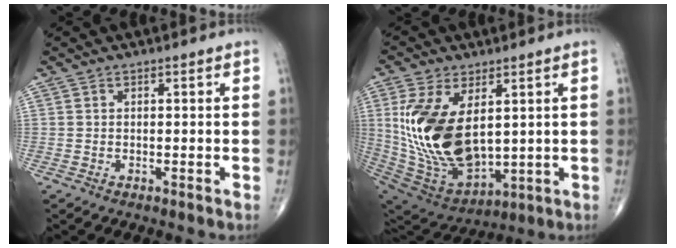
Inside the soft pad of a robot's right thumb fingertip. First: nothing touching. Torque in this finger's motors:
{"motor_torque": [0.38, 0.60, 1.76, 1.01, 0.27]}